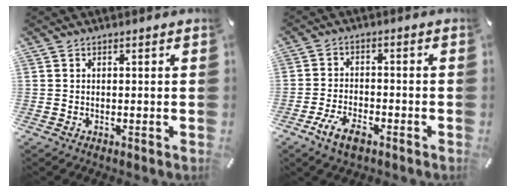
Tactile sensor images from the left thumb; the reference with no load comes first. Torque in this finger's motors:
{"motor_torque": [-0.92, -0.30, -0.50, 0.40, -0.12]}